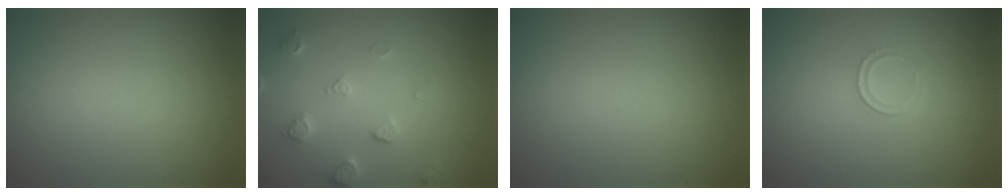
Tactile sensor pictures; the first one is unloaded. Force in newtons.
{"total": 2.5, "press": 2.4, "slide": 0.5}
{"total": 0.0}
{"total": 1.0, "press": 0.5, "slide": 0.9}